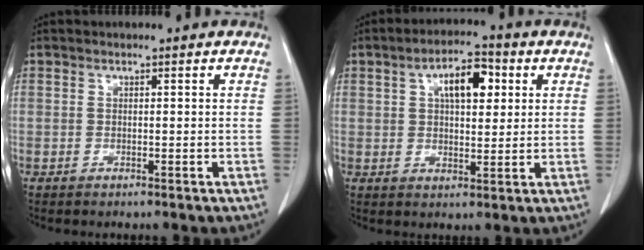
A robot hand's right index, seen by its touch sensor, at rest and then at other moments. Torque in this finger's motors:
{"motor_torque": [0.47, 0.37, 0.13, 0.11]}